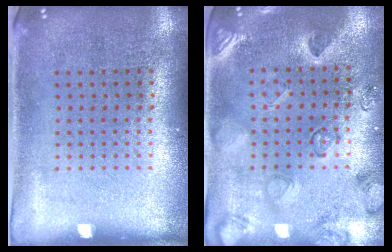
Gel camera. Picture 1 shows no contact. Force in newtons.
{"total": 2.3, "press": 2.0, "slide": 1.1}